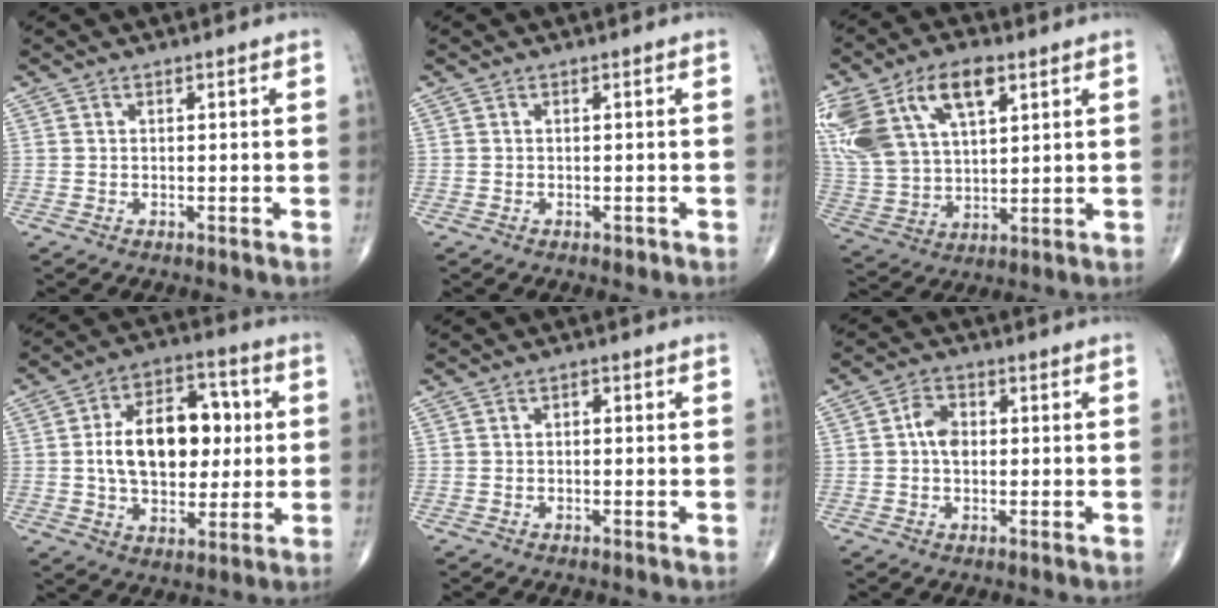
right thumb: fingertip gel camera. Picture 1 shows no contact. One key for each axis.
{"total": 0.7, "fx": -0.4, "fy": 0.4, "fz": 0.4, "tx": -0.004, "ty": 0.000, "tz": -0.005}
{"total": 21.7, "fx": 9.9, "fy": 11.8, "fz": 15.3, "tx": -0.331, "ty": 0.008, "tz": 0.191}
{"total": 17.7, "fx": 1.6, "fy": 11.1, "fz": 13.7, "tx": -0.179, "ty": 0.020, "tz": 0.024}
{"total": 1.0, "fx": 0.0, "fy": 0.6, "fz": 0.8, "tx": -0.007, "ty": 0.004, "tz": -0.005}
{"total": 4.3, "fx": 0.2, "fy": 3.0, "fz": 3.0, "tx": -0.048, "ty": 0.011, "tz": -0.004}